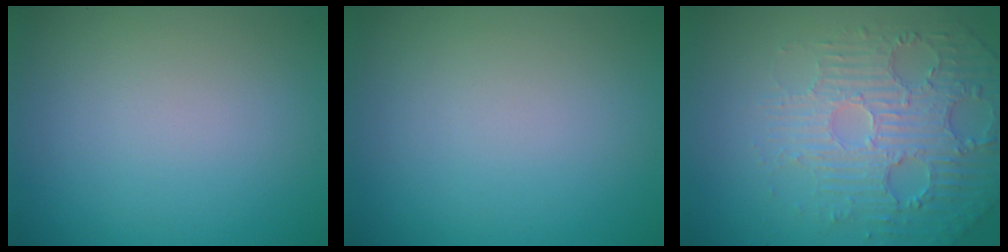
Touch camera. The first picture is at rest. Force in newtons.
{"total": 0.0}
{"total": 5.5, "press": 3.8, "slide": 4.0}